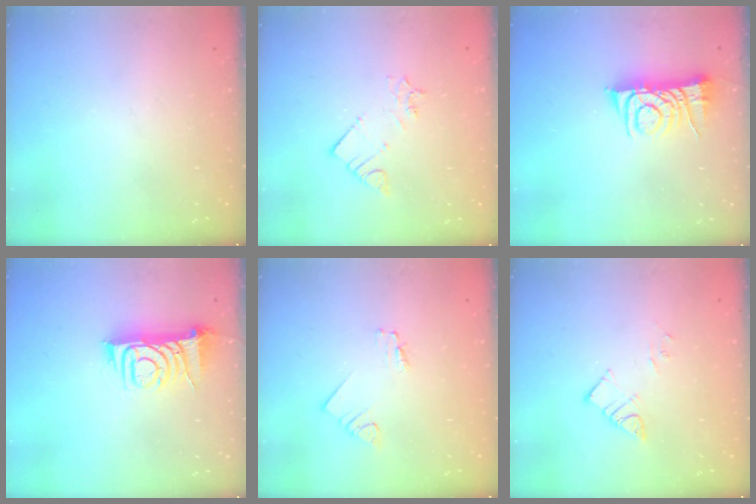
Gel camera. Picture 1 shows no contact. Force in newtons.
{"total": 3.1, "press": 3.1, "slide": 0.1}
{"total": 7.5, "press": 7.4, "slide": 1.0}
{"total": 8.1, "press": 8.0, "slide": 1.0}
{"total": 1.9, "press": 1.9, "slide": 0.2}
{"total": 5.1, "press": 5.1, "slide": 0.2}